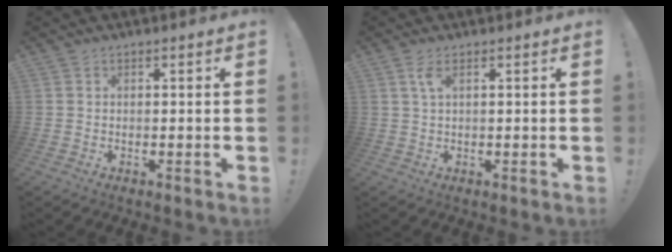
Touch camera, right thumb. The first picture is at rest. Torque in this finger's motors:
{"motor_torque": [-0.29, 0.41, -0.35, 0.12, -0.01]}